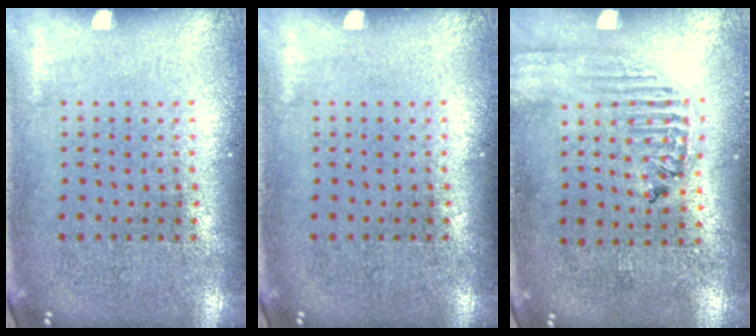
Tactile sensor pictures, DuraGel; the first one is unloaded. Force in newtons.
{"total": 0.0}
{"total": 1.7, "press": 1.6, "slide": 0.6}